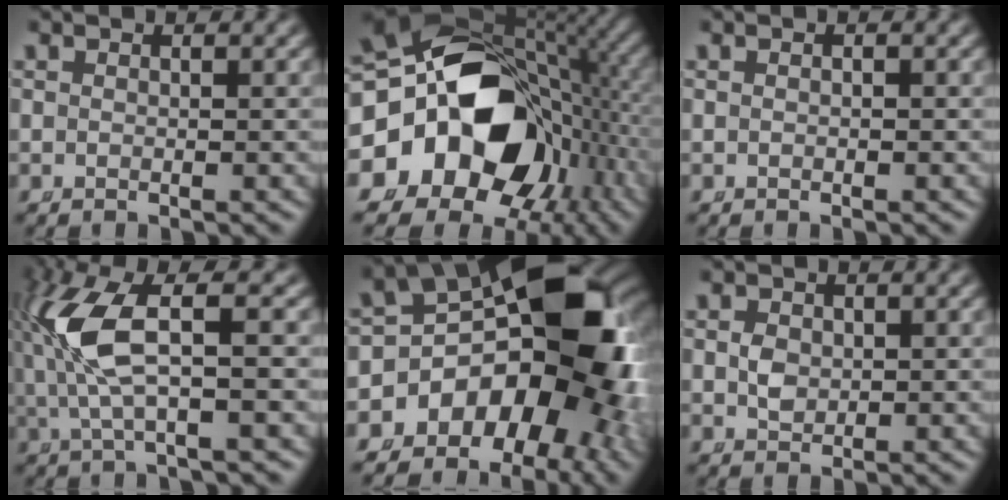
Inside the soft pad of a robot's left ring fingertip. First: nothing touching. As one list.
[{"total": 26.1, "force": [-4.5, 19.4, 17.0], "torque": [-0.297, -0.060, -0.055]}, {"total": 0.0}, {"total": 6.9, "force": [0.8, 2.8, 6.3], "torque": [-0.142, 0.007, 0.016]}, {"total": 24.2, "force": [-0.5, 16.8, 17.3], "torque": [-0.292, -0.062, 0.005]}, {"total": 1.3, "force": [-0.1, 1.0, 0.9], "torque": [-0.018, -0.010, 0.007]}]